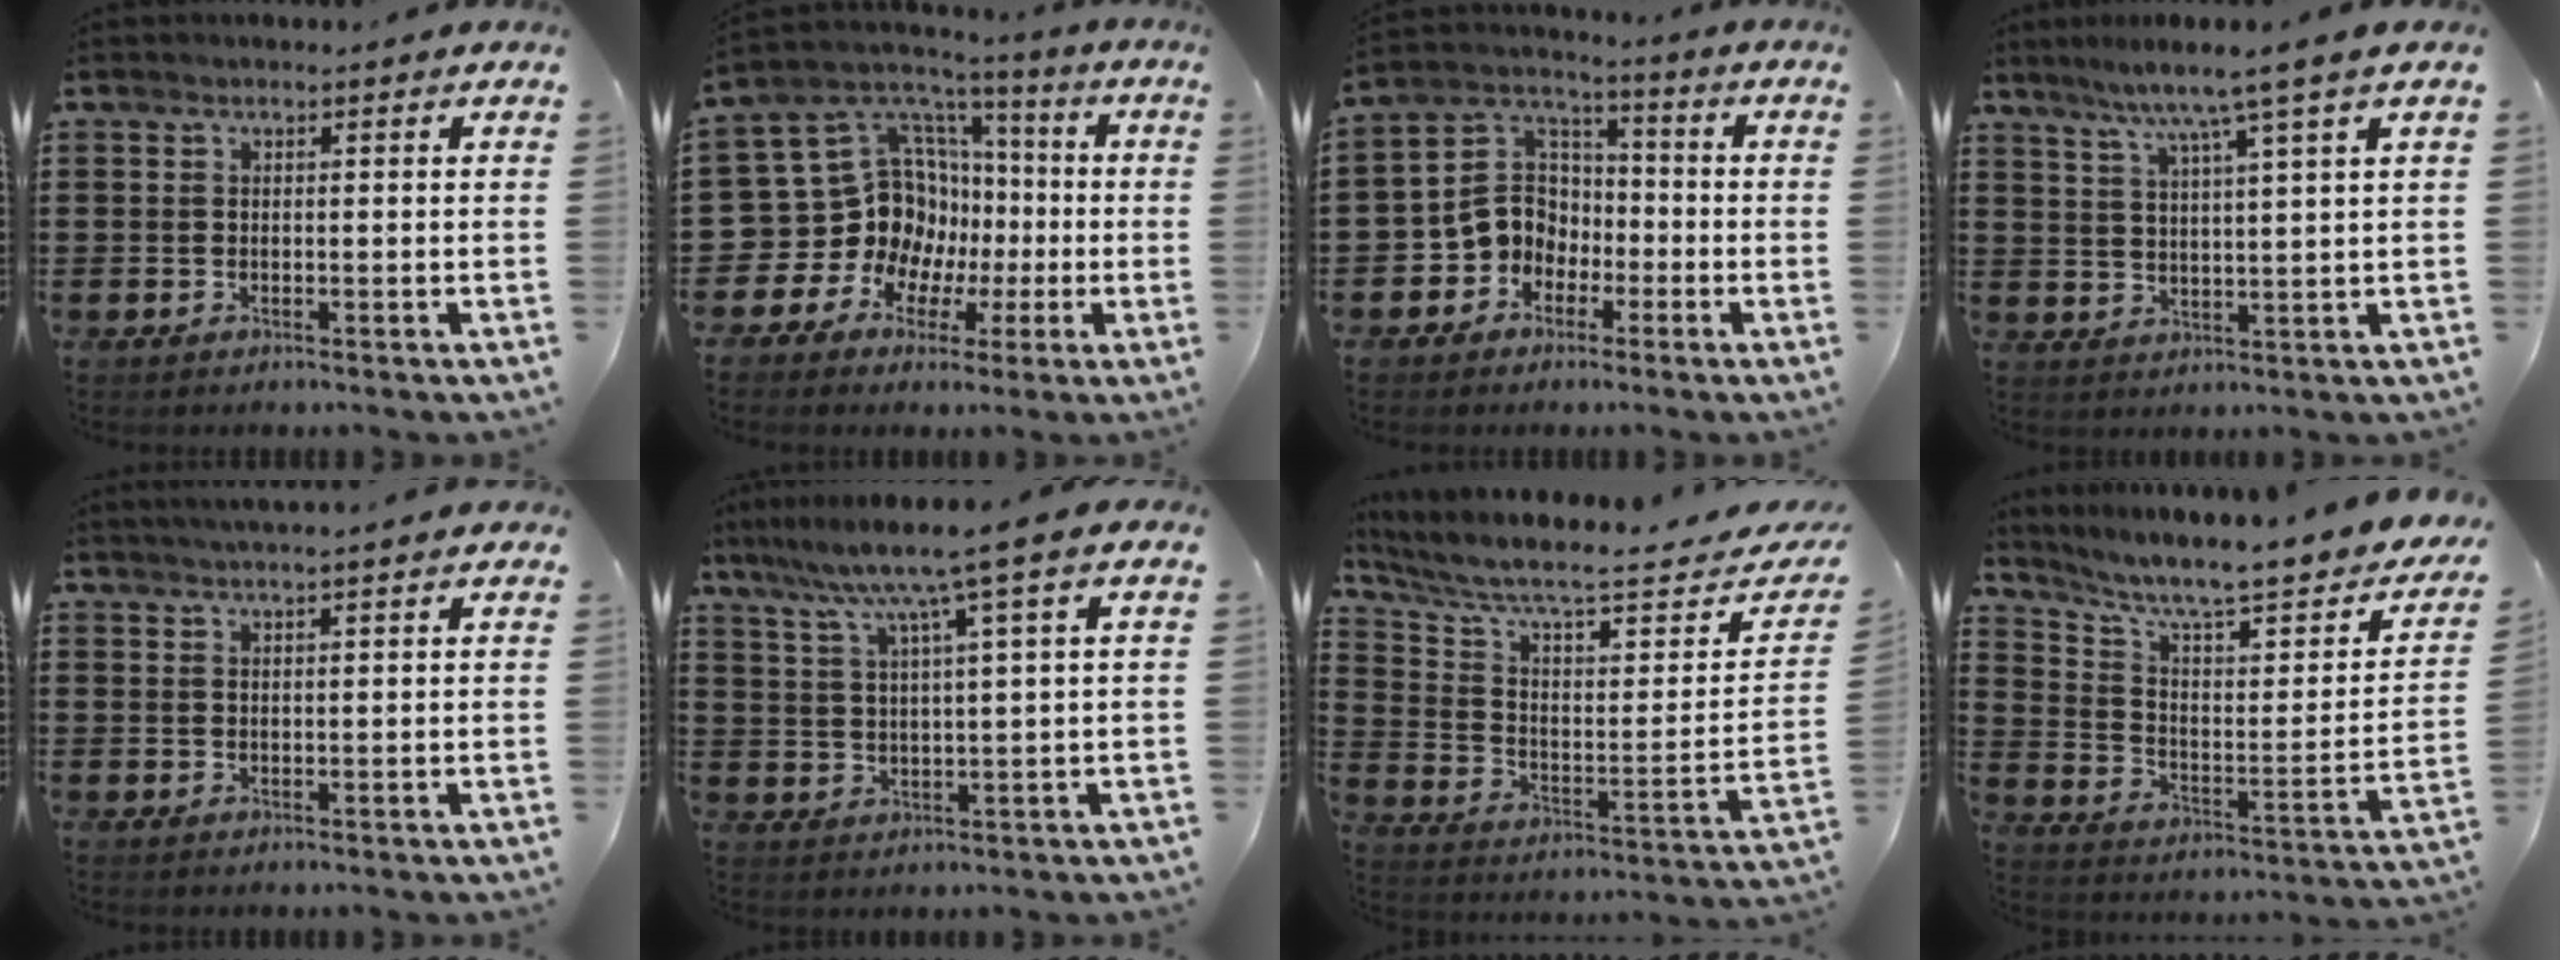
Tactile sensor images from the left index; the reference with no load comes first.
{"total": 13.6, "force": [-0.1, 12.7, 4.8], "torque": [-0.151, -0.031, 0.022]}
{"total": 7.5, "force": [-2.2, 7.0, 1.8], "torque": [-0.079, 0.008, -0.050]}
{"total": 6.0, "force": [4.4, -1.2, 3.9], "torque": [-0.092, -0.019, 0.070]}
{"total": 2.0, "force": [1.9, -0.3, 0.8], "torque": [-0.017, 0.000, 0.035]}
{"total": 7.1, "force": [4.6, -0.5, 5.4], "torque": [-0.122, -0.020, 0.070]}
{"total": 7.1, "force": [5.8, 1.1, 3.8], "torque": [-0.103, -0.044, 0.097]}
{"total": 8.2, "force": [6.5, 1.2, 4.8], "torque": [-0.106, -0.053, 0.104]}